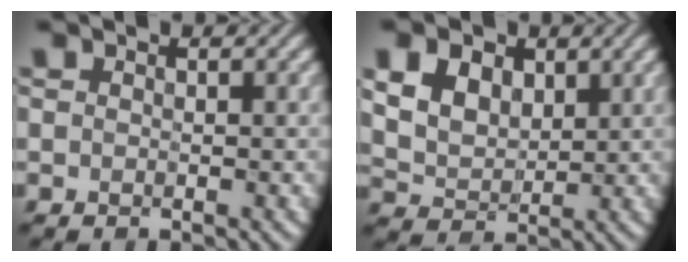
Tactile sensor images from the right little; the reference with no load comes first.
{"total": 5.3, "force": [1.7, 3.8, 3.2], "torque": [-0.090, 0.003, 0.028]}